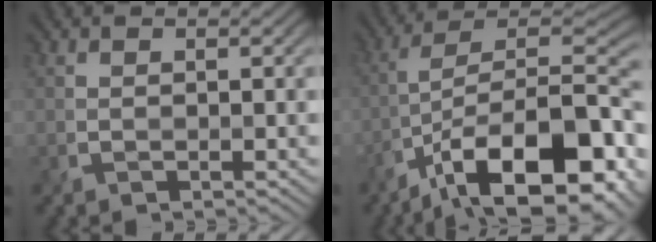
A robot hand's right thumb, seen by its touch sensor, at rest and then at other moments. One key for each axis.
{"total": 17.2, "fx": -8.9, "fy": 7.0, "fz": 12.9, "tx": -0.194, "ty": -0.010, "tz": -0.154}